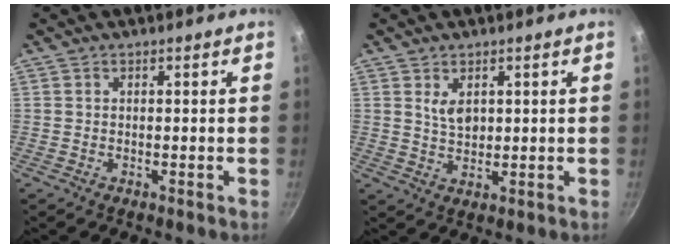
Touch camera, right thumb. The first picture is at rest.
{"total": 3.5, "force": [1.4, 2.1, 2.5], "torque": [-0.036, -0.015, 0.030]}